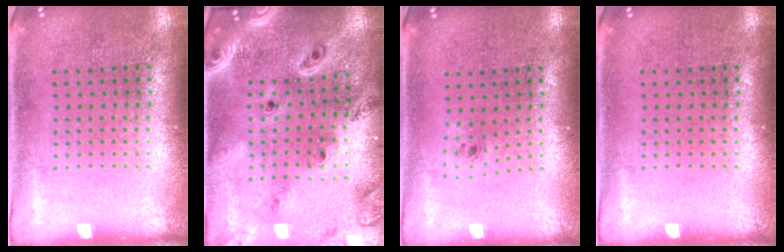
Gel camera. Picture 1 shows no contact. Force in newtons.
{"total": 2.5, "press": 2.2, "slide": 1.2}
{"total": 0.7, "press": 0.3, "slide": 0.6}
{"total": 0.0}